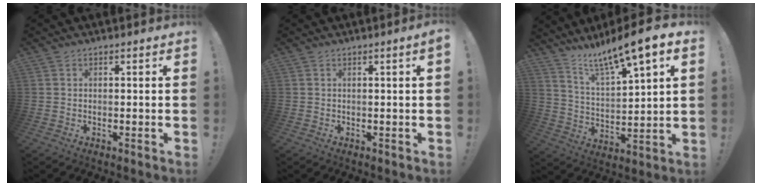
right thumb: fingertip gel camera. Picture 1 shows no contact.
{"total": 1.6, "force": [0.3, -0.3, 1.6], "torque": [-0.019, -0.005, 0.002]}
{"total": 11.8, "force": [9.8, 0.8, 6.5], "torque": [-0.117, -0.079, 0.158]}